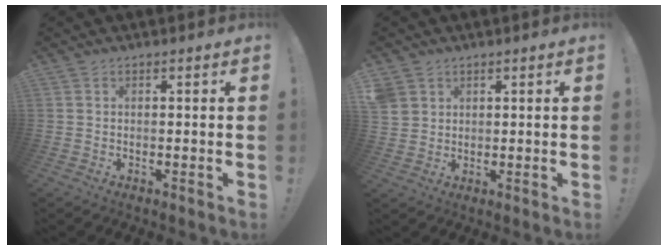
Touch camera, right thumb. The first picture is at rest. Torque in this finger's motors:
{"motor_torque": [0.34, 1.19, -0.11, 0.25, 0.08]}